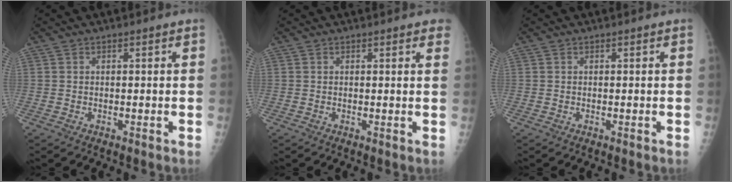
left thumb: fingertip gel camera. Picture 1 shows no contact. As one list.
[{"total": 3.4, "force": [2.5, 0.9, 2.0], "torque": [-0.009, 0.001, 0.021]}, {"total": 0.0}]